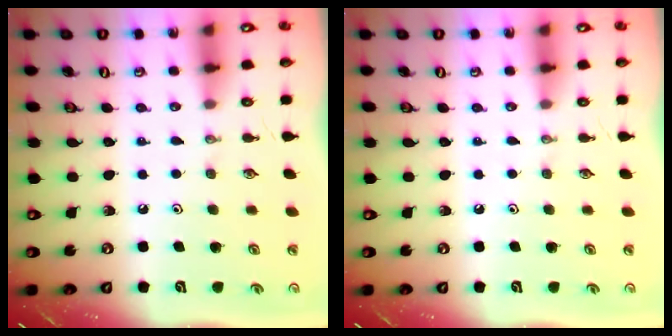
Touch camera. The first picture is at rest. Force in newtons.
{"total": 0.0}